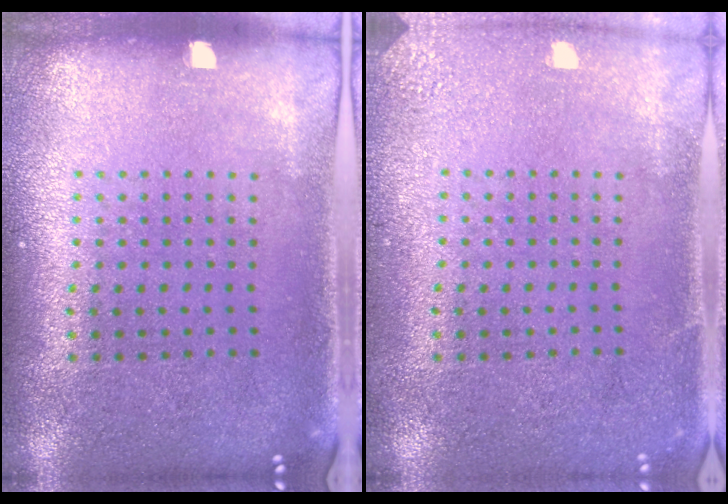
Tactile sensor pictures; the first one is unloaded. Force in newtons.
{"total": 2.4, "press": 2.4, "slide": 0.3}